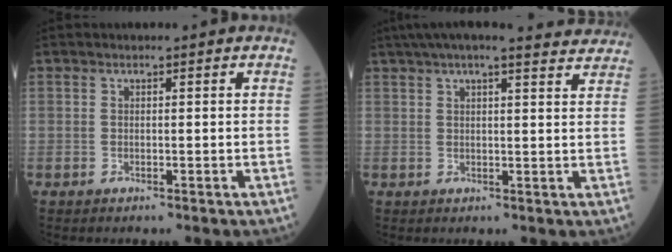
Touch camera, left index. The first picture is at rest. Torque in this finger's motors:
{"motor_torque": [0.92, -0.90, 0.33, 0.03]}